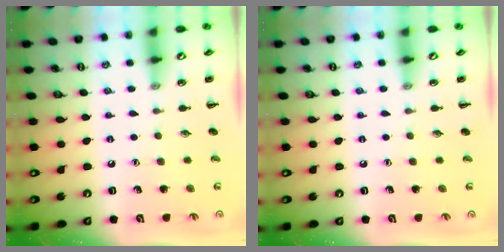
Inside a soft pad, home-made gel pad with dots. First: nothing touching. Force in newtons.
{"total": 0.0}